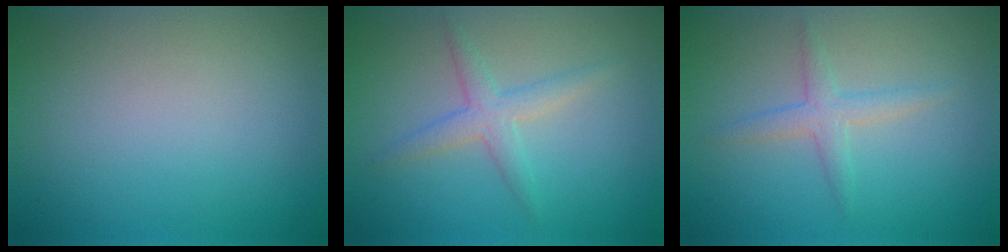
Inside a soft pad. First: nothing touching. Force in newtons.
{"total": 2.4, "press": 2.4, "slide": 0.1}
{"total": 2.0, "press": 2.0, "slide": 0.1}